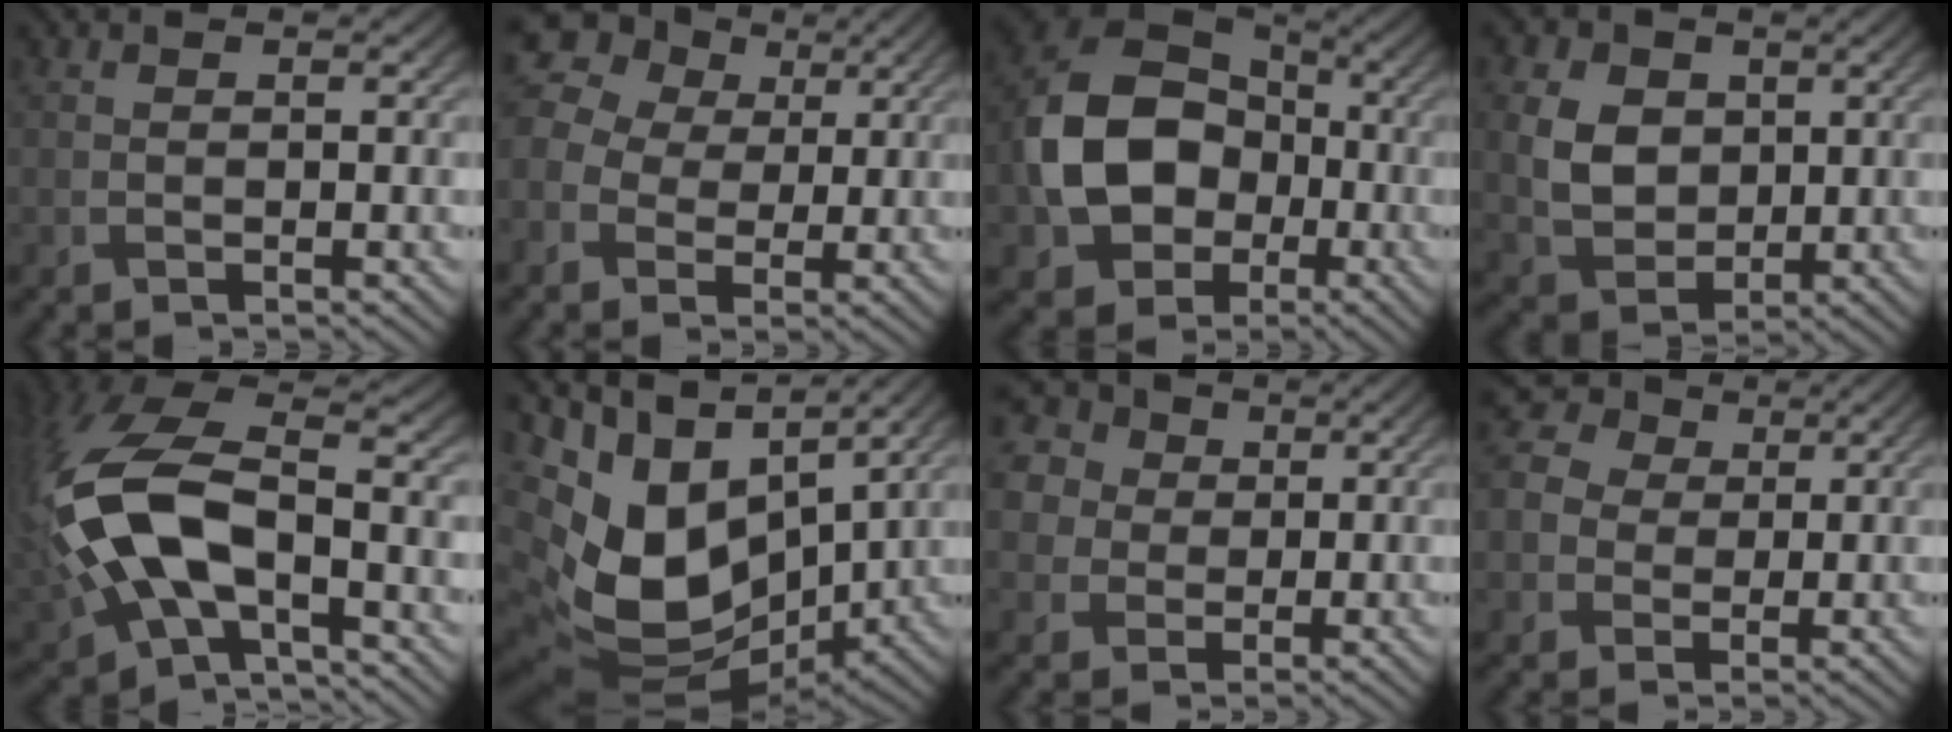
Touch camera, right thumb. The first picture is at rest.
{"total": 9.4, "force": [1.8, 7.9, 4.8], "torque": [-0.142, 0.024, 0.019]}
{"total": 13.9, "force": [-2.2, 10.8, 8.4], "torque": [-0.179, -0.005, -0.054]}
{"total": 7.3, "force": [1.2, 5.8, 4.2], "torque": [-0.112, 0.000, 0.019]}
{"total": 16.3, "force": [-1.9, 8.6, 13.7], "torque": [-0.336, 0.003, -0.041]}
{"total": 17.0, "force": [2.1, 11.1, 12.8], "torque": [-0.290, -0.021, 0.056]}
{"total": 14.3, "force": [6.1, 11.2, 6.5], "torque": [-0.203, 0.036, 0.100]}
{"total": 7.0, "force": [2.1, 6.0, 2.9], "torque": [-0.102, 0.025, 0.024]}